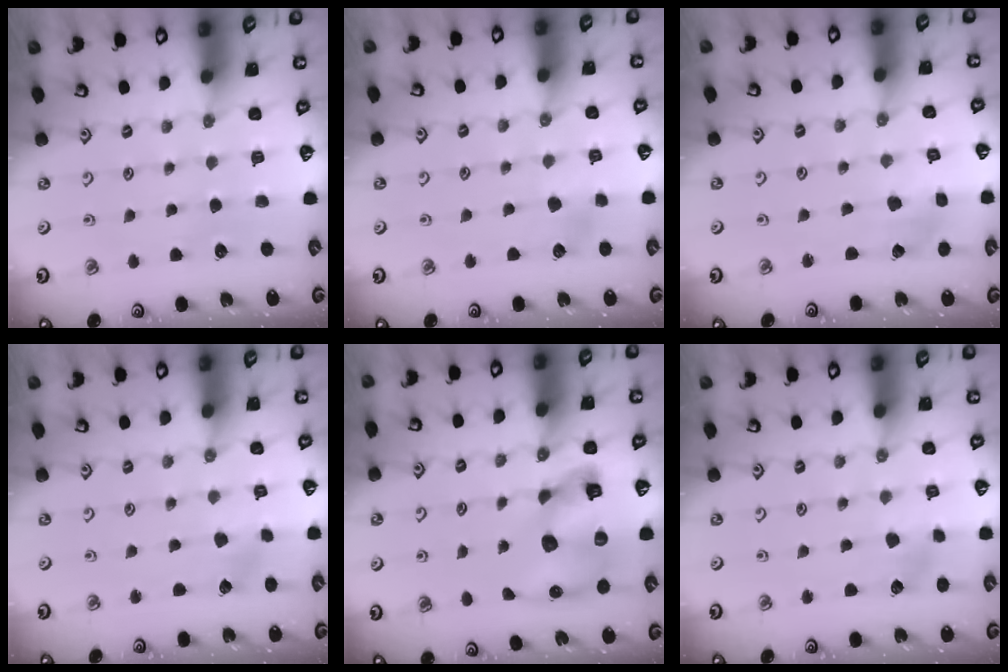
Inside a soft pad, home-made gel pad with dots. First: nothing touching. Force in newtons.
{"total": 3.9, "press": 3.9, "slide": 0.6}
{"total": 2.2, "press": 2.2, "slide": 0.1}
{"total": 2.2, "press": 2.2, "slide": 0.3}
{"total": 12.4, "press": 12.3, "slide": 2.0}
{"total": 1.8, "press": 1.8, "slide": 0.3}